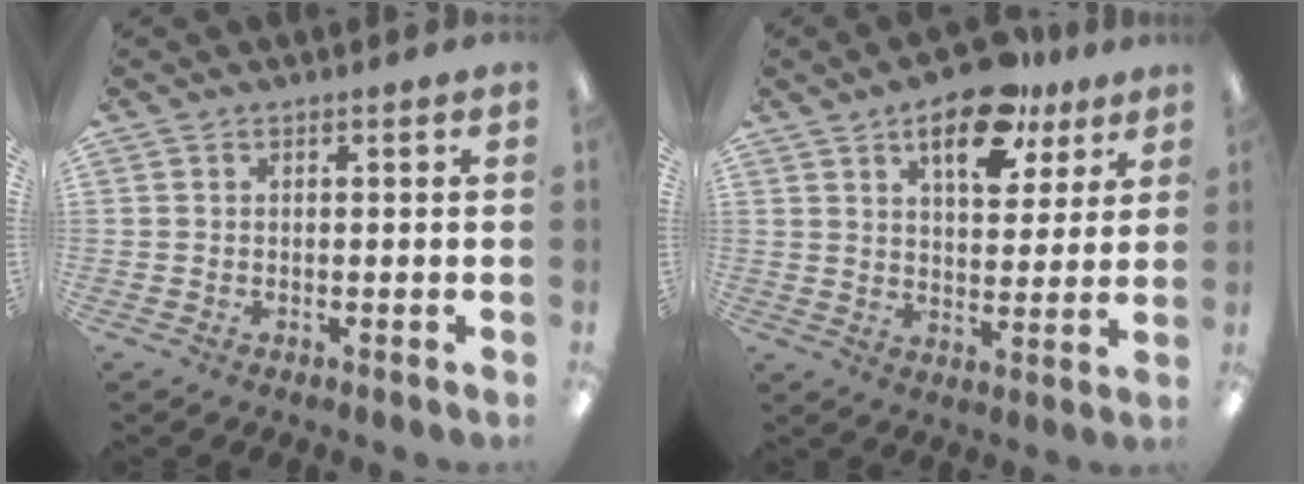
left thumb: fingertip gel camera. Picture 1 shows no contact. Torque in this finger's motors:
{"motor_torque": [0.27, 0.36, -0.10, -0.33, 0.11]}